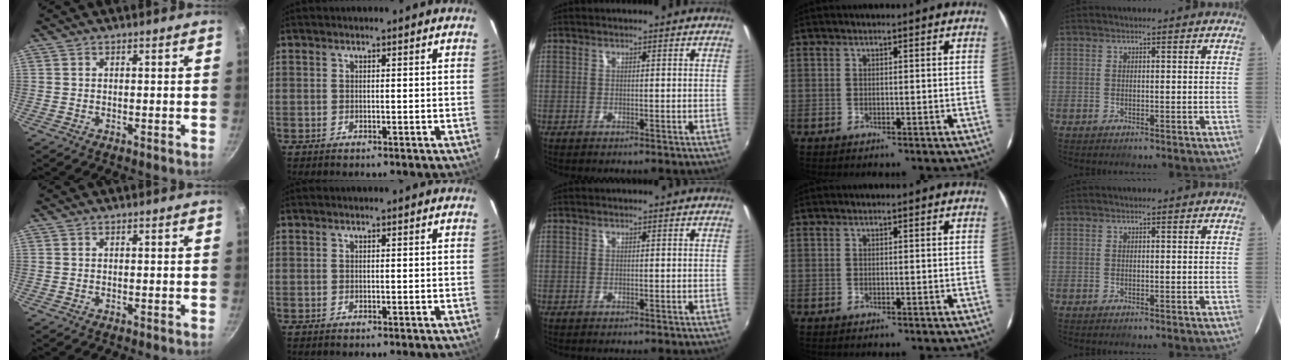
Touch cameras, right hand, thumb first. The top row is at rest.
{}